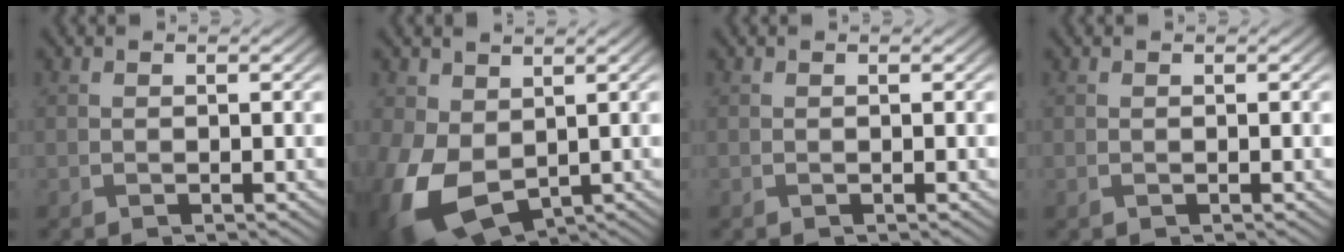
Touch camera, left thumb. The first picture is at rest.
{"total": 11.5, "force": [-0.8, 8.1, 8.1], "torque": [-0.224, -0.037, -0.003]}
{"total": 0.0}
{"total": 0.0}